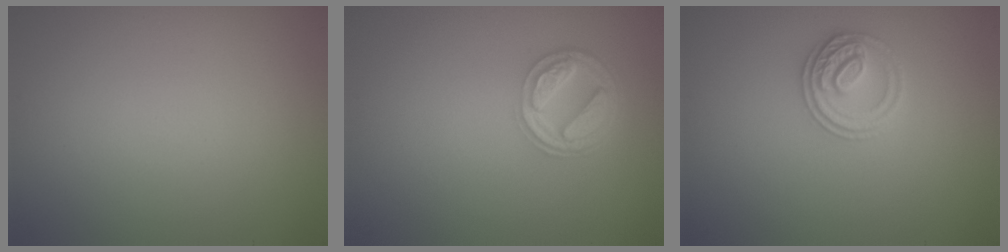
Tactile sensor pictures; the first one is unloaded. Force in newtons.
{"total": 4.5, "press": 3.5, "slide": 2.8}
{"total": 2.7, "press": 2.6, "slide": 0.5}